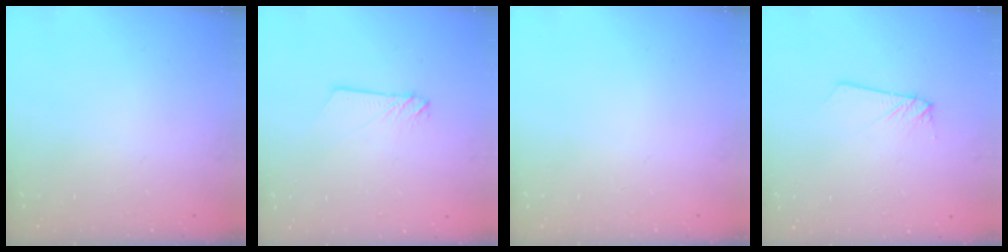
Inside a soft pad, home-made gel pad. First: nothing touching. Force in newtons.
{"total": 2.4, "press": 2.4, "slide": 0.2}
{"total": 0.0}
{"total": 2.3, "press": 2.3, "slide": 0.1}